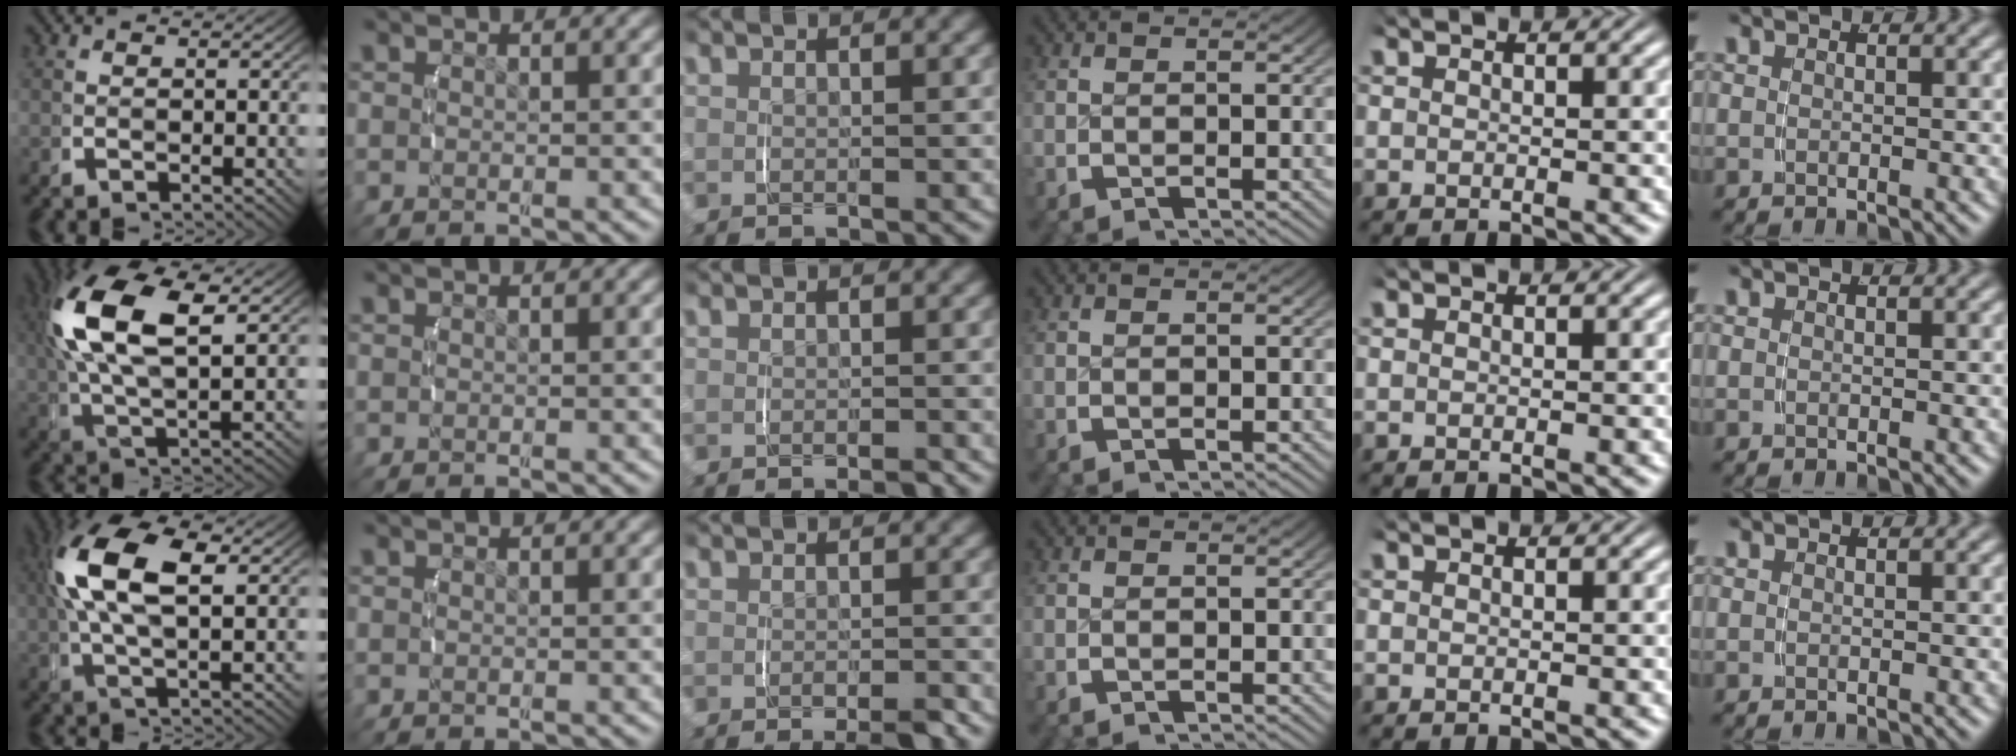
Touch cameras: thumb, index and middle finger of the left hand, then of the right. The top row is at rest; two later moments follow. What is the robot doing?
{"motion": "lift_and_place", "object": "jar lid"}